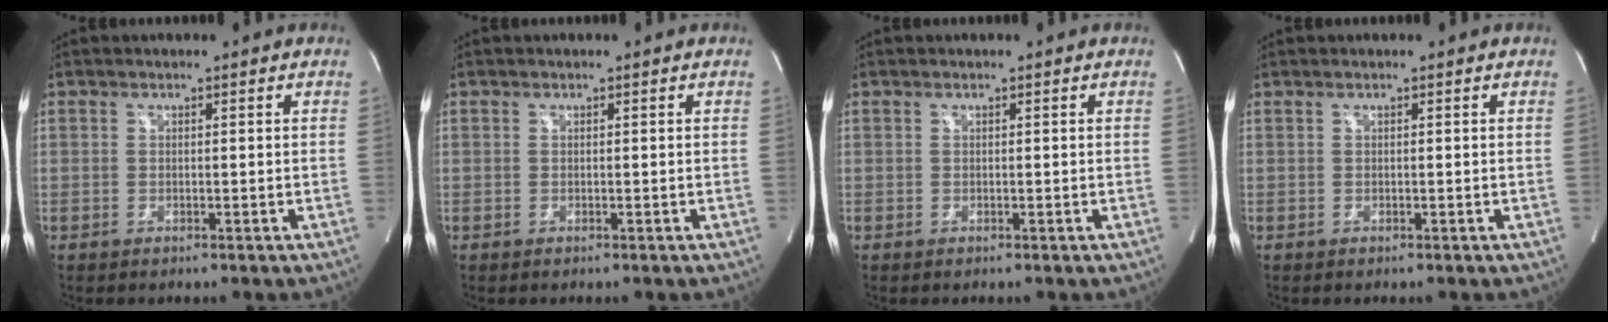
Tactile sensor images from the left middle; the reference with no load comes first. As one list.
[{"total": 0.0}, {"total": 0.0}, {"total": 0.0}]